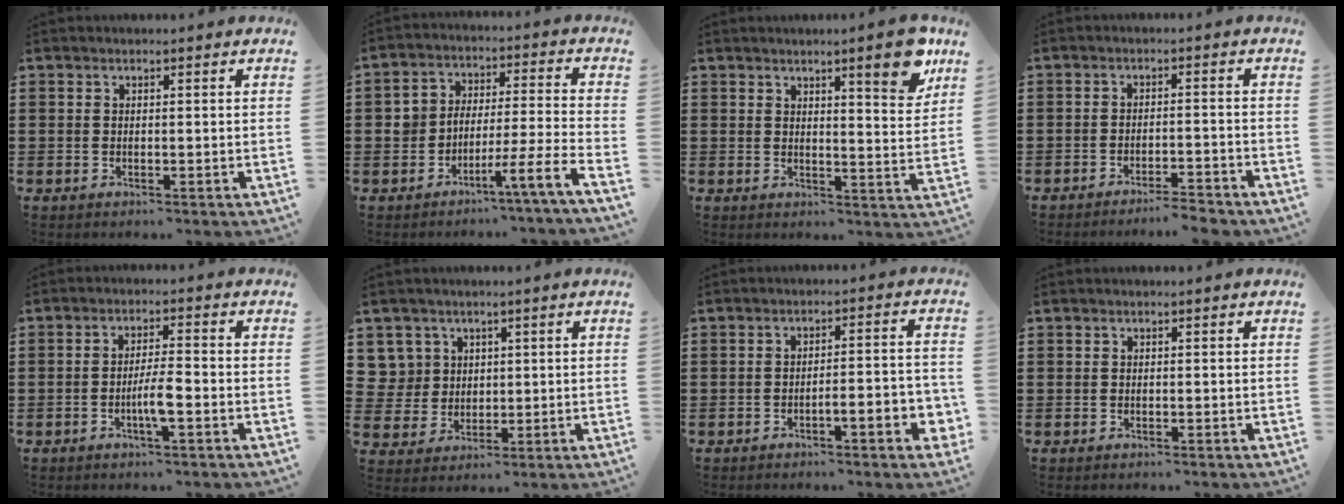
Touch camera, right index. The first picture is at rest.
{"total": 6.6, "force": [-5.5, -0.2, 3.7], "torque": [-0.062, -0.005, -0.107]}
{"total": 7.4, "force": [5.2, 1.1, 5.2], "torque": [-0.074, -0.020, 0.082]}
{"total": 3.3, "force": [-3.3, -0.1, 0.6], "torque": [-0.015, -0.003, -0.068]}
{"total": 4.1, "force": [-1.4, 0.5, 3.8], "torque": [-0.075, -0.002, -0.029]}
{"total": 5.3, "force": [1.9, 4.9, 0.3], "torque": [-0.035, 0.018, 0.037]}
{"total": 4.8, "force": [-2.6, 0.5, 3.9], "torque": [-0.064, -0.007, -0.046]}
{"total": 0.0}